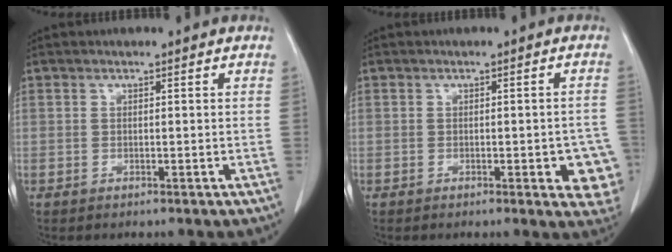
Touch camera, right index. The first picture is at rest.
{"total": 6.4, "force": [-2.2, 2.0, 5.7], "torque": [-0.045, -0.001, -0.026]}